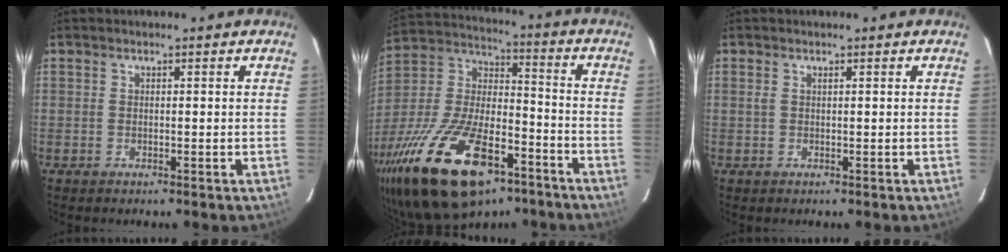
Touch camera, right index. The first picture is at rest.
{"total": 29.7, "force": [-17.2, 13.1, 20.3], "torque": [-0.412, -0.022, -0.280]}
{"total": 0.5, "force": [0.3, 0.1, 0.4], "torque": [-0.011, 0.003, 0.005]}